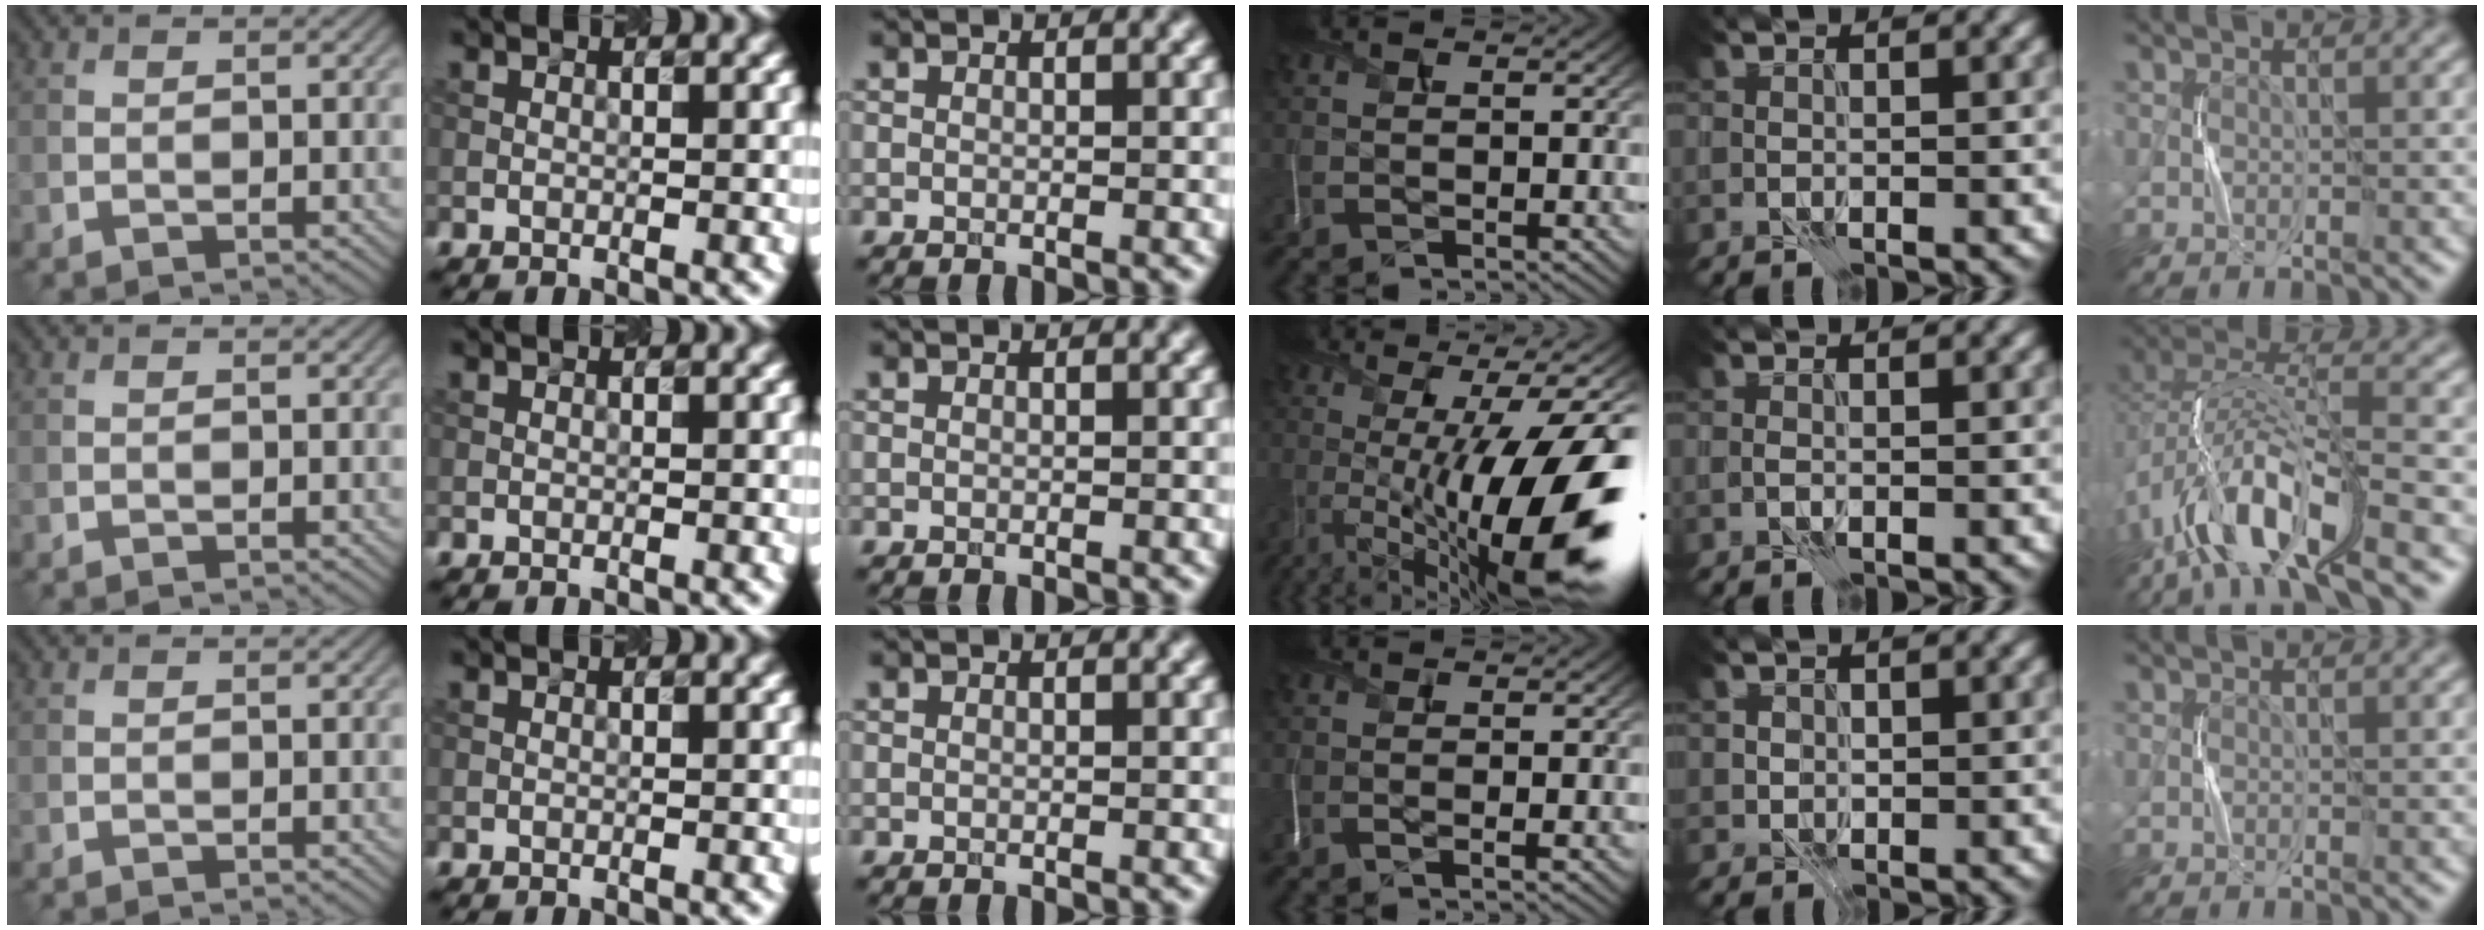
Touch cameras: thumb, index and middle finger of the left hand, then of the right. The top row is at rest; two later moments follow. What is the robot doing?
{"motion": "press", "object": "grip strengthener"}